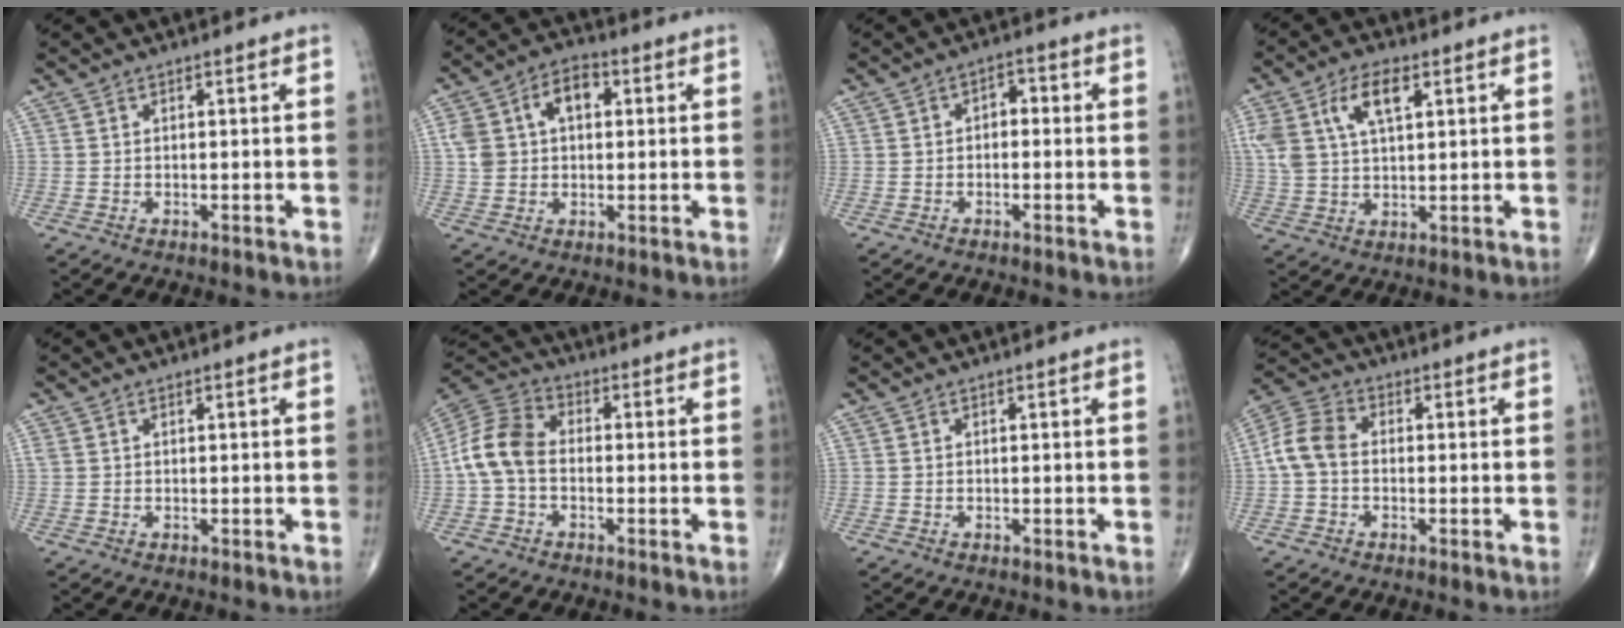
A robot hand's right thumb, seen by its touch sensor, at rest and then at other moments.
{"total": 10.1, "force": [2.3, 6.8, 7.1], "torque": [-0.115, 0.021, 0.036]}
{"total": 2.9, "force": [-0.1, 1.9, 2.2], "torque": [-0.010, 0.013, -0.012]}
{"total": 10.6, "force": [4.3, 5.2, 8.1], "torque": [-0.164, 0.001, 0.084]}
{"total": 0.9, "force": [0.5, 0.6, 0.4], "torque": [-0.009, 0.007, 0.010]}
{"total": 9.8, "force": [-1.0, 6.7, 7.0], "torque": [-0.139, 0.028, -0.035]}
{"total": 0.0}
{"total": 7.0, "force": [-0.5, 5.0, 4.9], "torque": [-0.099, 0.021, -0.022]}